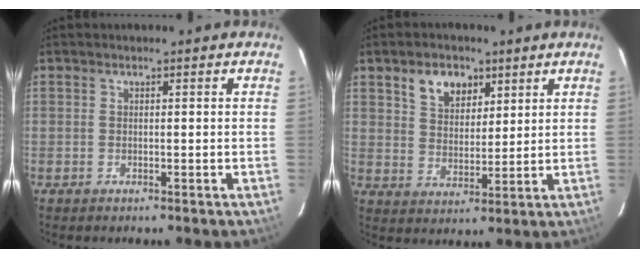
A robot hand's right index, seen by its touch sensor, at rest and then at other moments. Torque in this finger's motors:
{"motor_torque": [0.15, 0.13, 0.13, 0.05]}